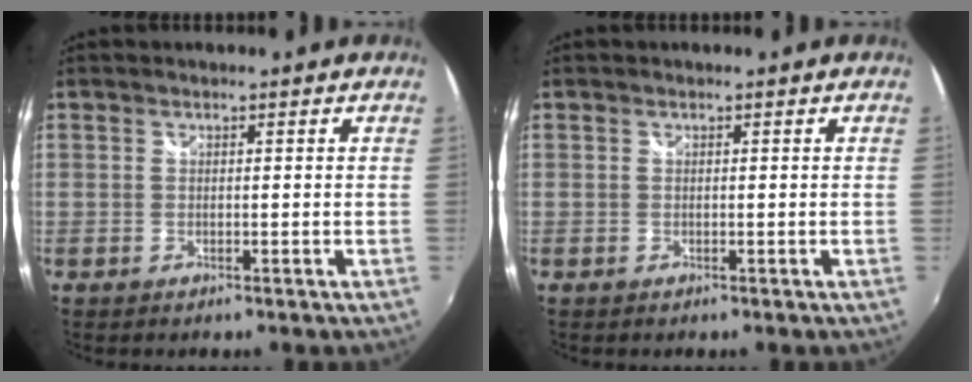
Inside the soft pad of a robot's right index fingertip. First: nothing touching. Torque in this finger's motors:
{"motor_torque": [-0.08, 0.12, -0.04, 0.01]}